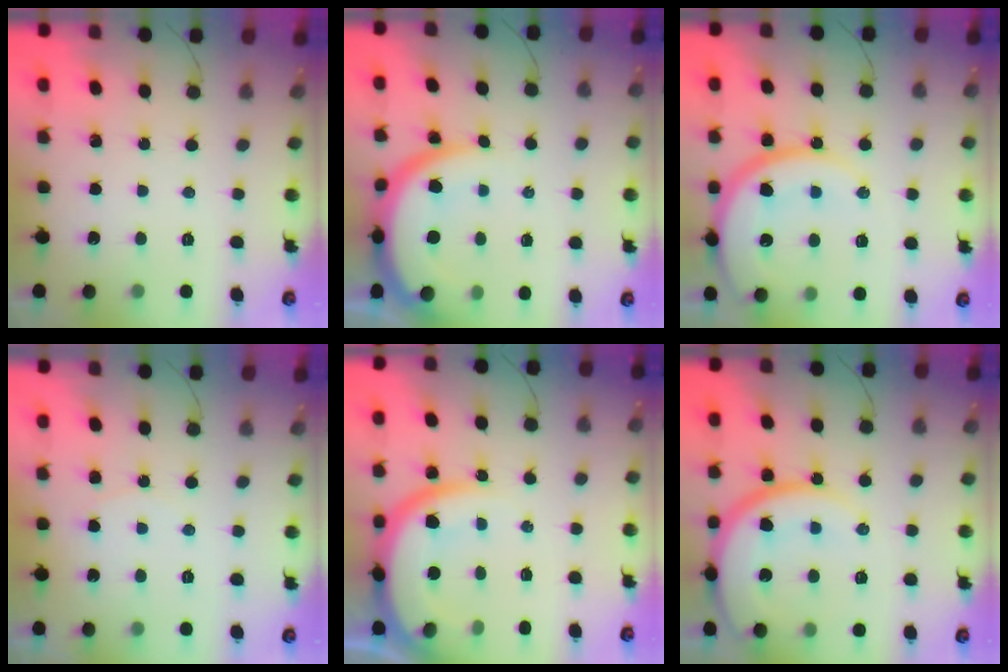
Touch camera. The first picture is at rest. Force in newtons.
{"total": 12.5, "press": 12.5, "slide": 1.0}
{"total": 18.7, "press": 18.6, "slide": 1.8}
{"total": 3.1, "press": 3.1, "slide": 0.4}
{"total": 15.4, "press": 15.3, "slide": 0.8}
{"total": 17.0, "press": 16.9, "slide": 1.8}